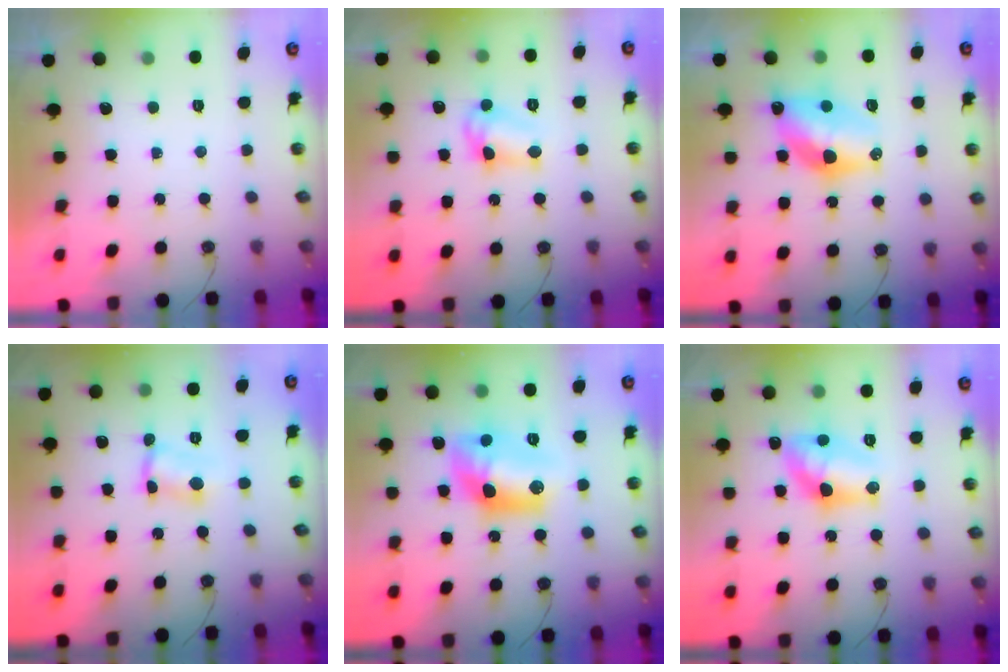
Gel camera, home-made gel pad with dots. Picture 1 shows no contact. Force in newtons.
{"total": 9.9, "press": 9.9, "slide": 0.6}
{"total": 11.5, "press": 11.5, "slide": 0.7}
{"total": 2.0, "press": 2.0, "slide": 0.6}
{"total": 13.1, "press": 13.1, "slide": 0.9}
{"total": 12.3, "press": 12.3, "slide": 0.9}